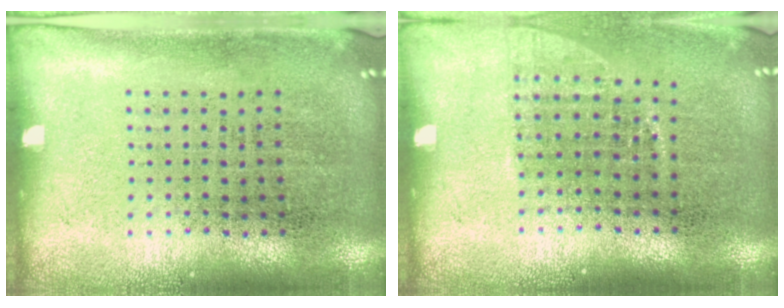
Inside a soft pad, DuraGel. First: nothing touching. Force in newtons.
{"total": 1.0, "press": 0.9, "slide": 0.6}